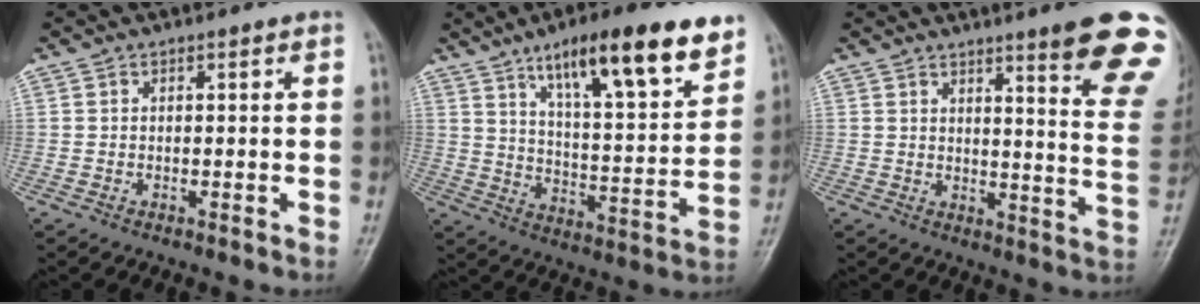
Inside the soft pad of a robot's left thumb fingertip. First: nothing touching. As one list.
[{"total": 19.3, "force": [12.1, 4.6, 14.3], "torque": [-0.190, -0.051, 0.195]}, {"total": 16.3, "force": [10.8, 1.5, 12.1], "torque": [-0.122, -0.067, 0.125]}]